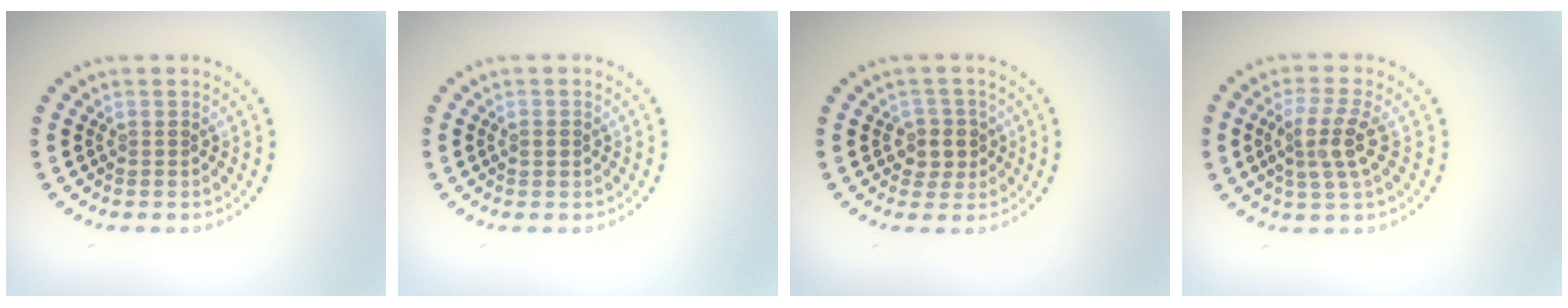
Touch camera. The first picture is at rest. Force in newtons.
{"total": 1.0, "press": 1.0, "slide": 0.0}
{"total": 2.5, "press": 2.2, "slide": 1.3}
{"total": 3.3, "press": 2.8, "slide": 1.8}